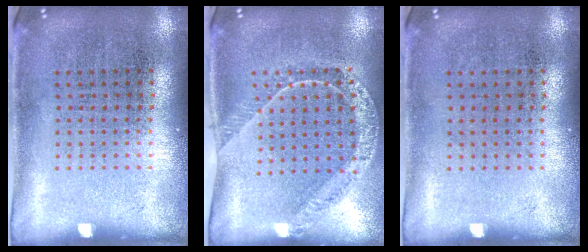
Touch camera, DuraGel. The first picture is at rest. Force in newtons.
{"total": 1.4, "press": 1.4, "slide": 0.2}
{"total": 0.0}